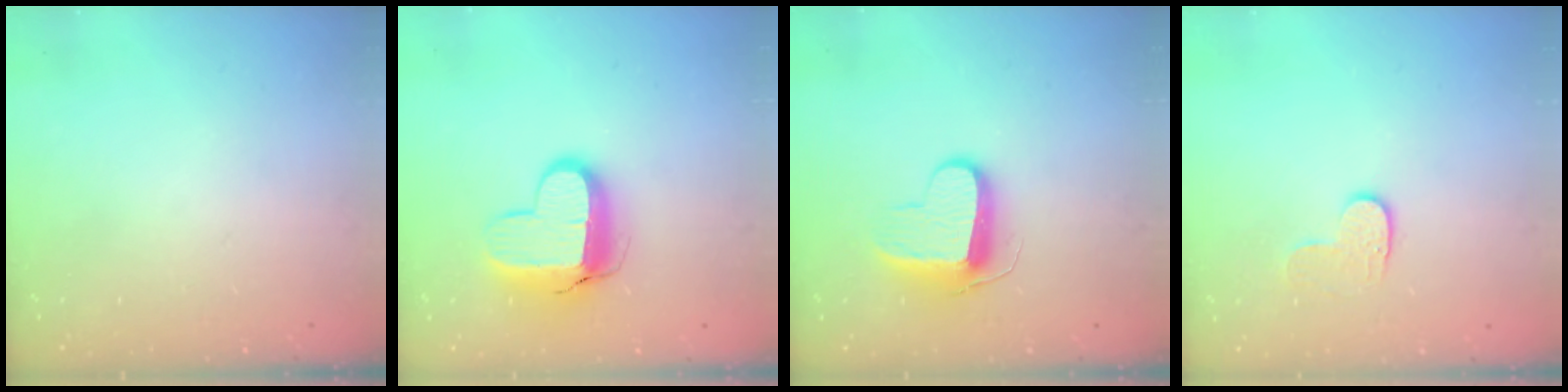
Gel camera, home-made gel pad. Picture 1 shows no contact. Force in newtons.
{"total": 12.6, "press": 12.6, "slide": 1.0}
{"total": 9.8, "press": 9.8, "slide": 0.1}
{"total": 3.6, "press": 3.6, "slide": 0.3}